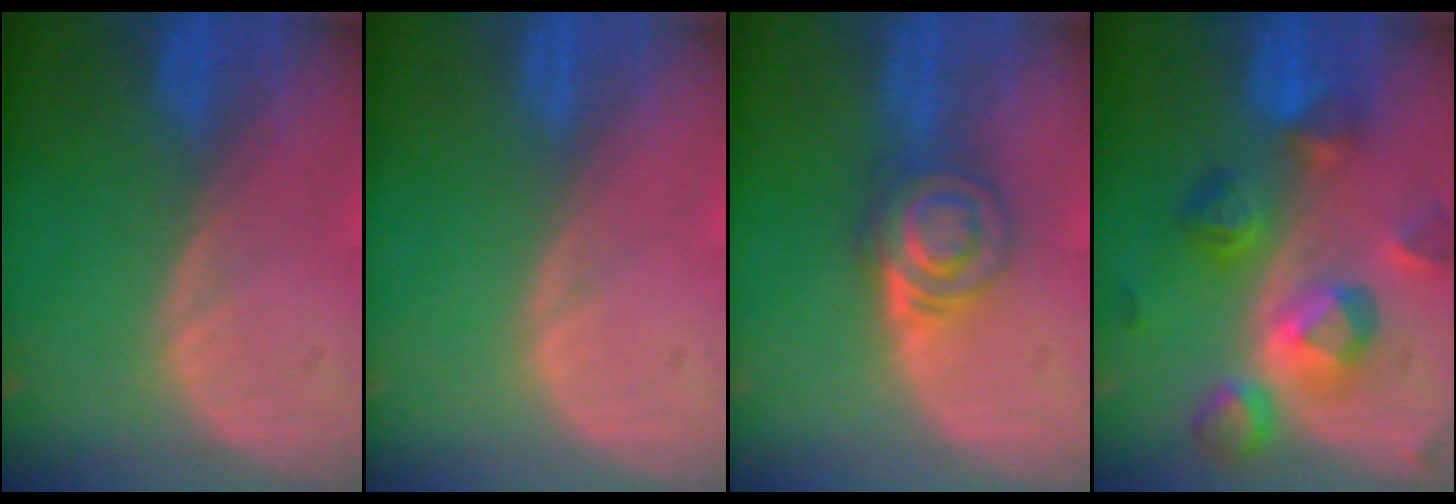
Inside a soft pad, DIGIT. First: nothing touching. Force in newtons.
{"total": 0.5, "press": 0.1, "slide": 0.5}
{"total": 6.4, "press": 5.5, "slide": 3.3}
{"total": 9.4, "press": 9.4, "slide": 0.6}